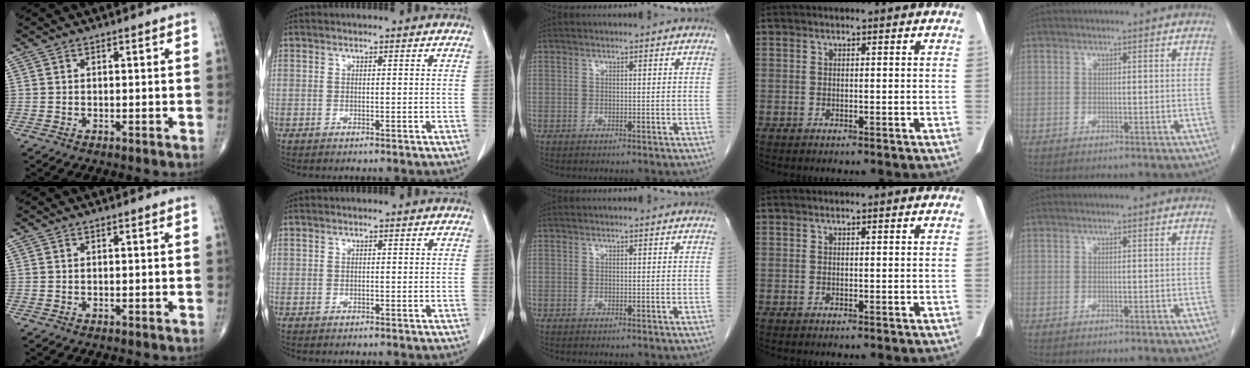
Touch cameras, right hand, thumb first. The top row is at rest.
{}